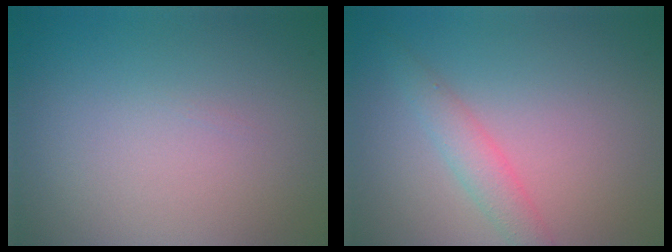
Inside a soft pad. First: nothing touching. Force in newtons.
{"total": 2.3, "press": 2.3, "slide": 0.1}